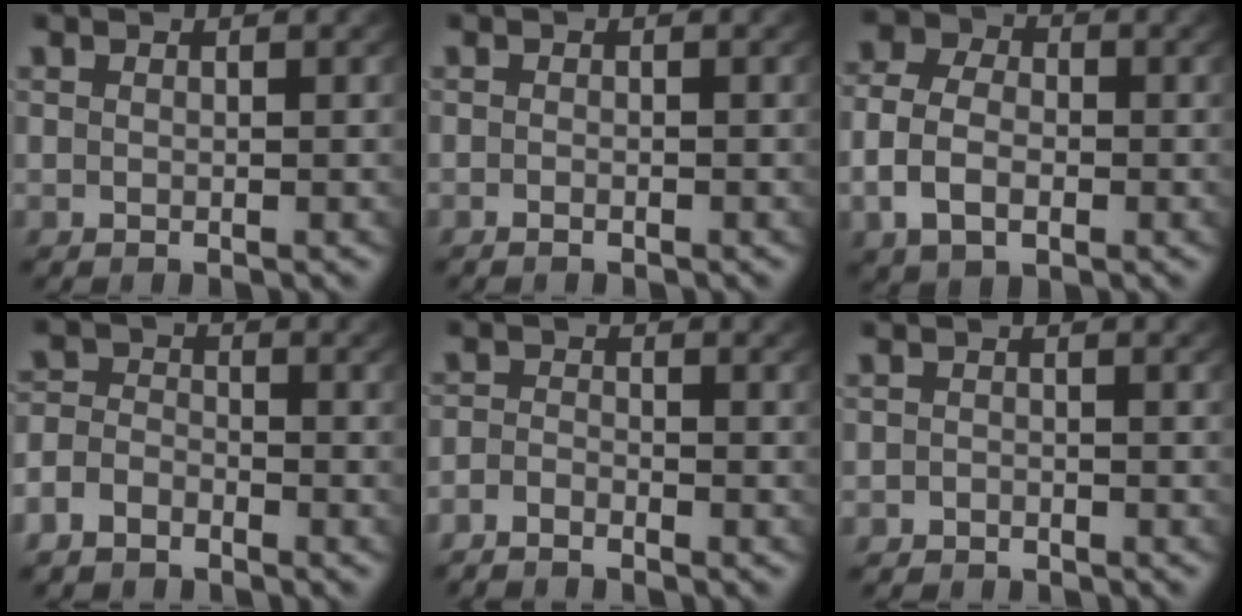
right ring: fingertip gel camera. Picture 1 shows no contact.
{"total": 0.7, "force": [-0.7, -0.1, 0.1], "torque": [-0.012, -0.008, -0.008]}
{"total": 5.4, "force": [-1.1, 4.3, 3.1], "torque": [-0.071, -0.016, -0.015]}
{"total": 4.2, "force": [-2.6, 3.1, 0.9], "torque": [-0.031, -0.025, -0.043]}
{"total": 2.6, "force": [-2.4, 0.9, 0.1], "torque": [-0.013, -0.017, -0.041]}
{"total": 1.7, "force": [-1.5, 0.5, -0.4], "torque": [0.002, -0.018, -0.018]}